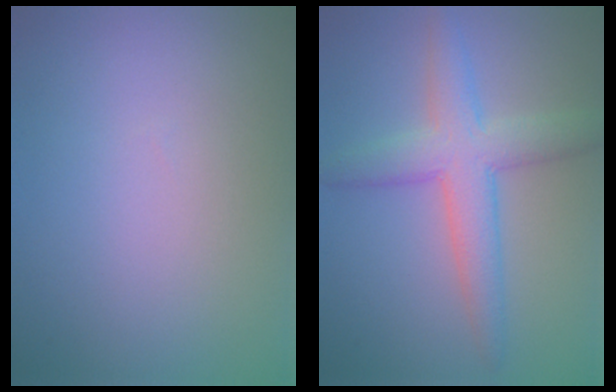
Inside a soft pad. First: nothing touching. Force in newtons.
{"total": 5.1, "press": 5.1, "slide": 0.2}